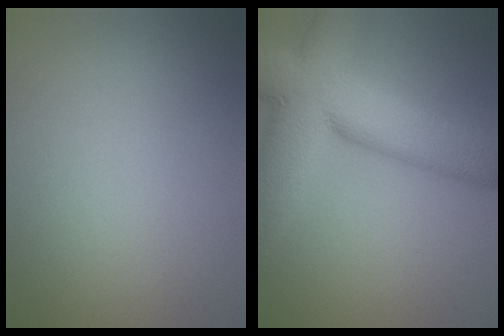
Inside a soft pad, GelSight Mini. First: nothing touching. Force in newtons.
{"total": 14.1, "press": 14.1, "slide": 0.9}